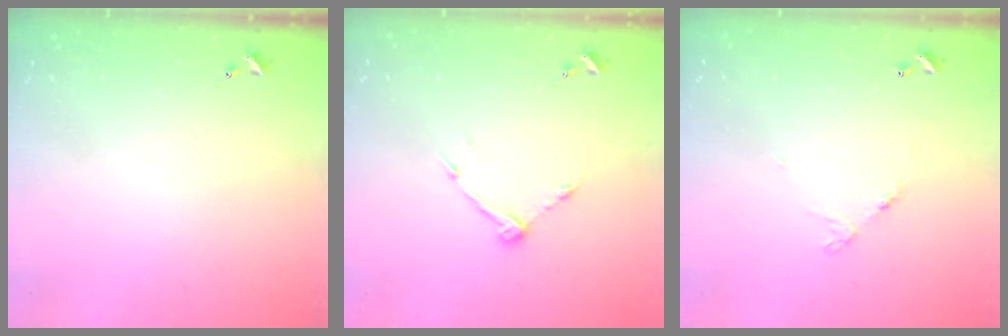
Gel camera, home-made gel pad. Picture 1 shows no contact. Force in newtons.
{"total": 6.9, "press": 6.9, "slide": 0.3}
{"total": 4.6, "press": 4.6, "slide": 0.3}